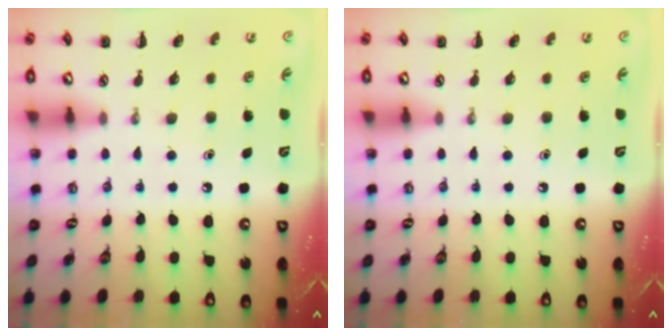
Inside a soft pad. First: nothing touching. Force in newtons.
{"total": 0.0}